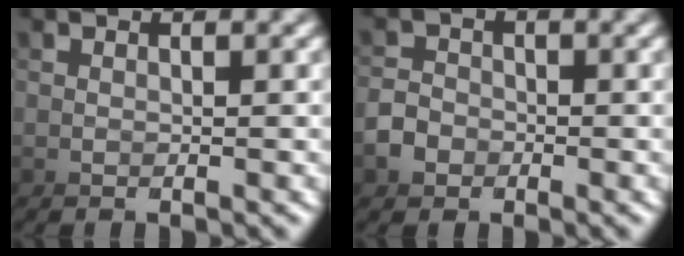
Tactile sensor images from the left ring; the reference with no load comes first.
{"total": 3.6, "force": [-2.1, 1.6, -2.5], "torque": [0.026, -0.014, -0.042]}